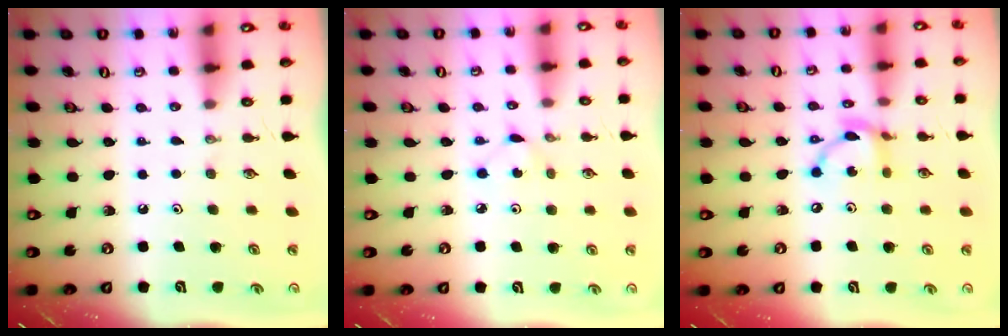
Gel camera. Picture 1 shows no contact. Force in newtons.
{"total": 3.0, "press": 3.0, "slide": 0.3}
{"total": 9.4, "press": 9.4, "slide": 0.3}